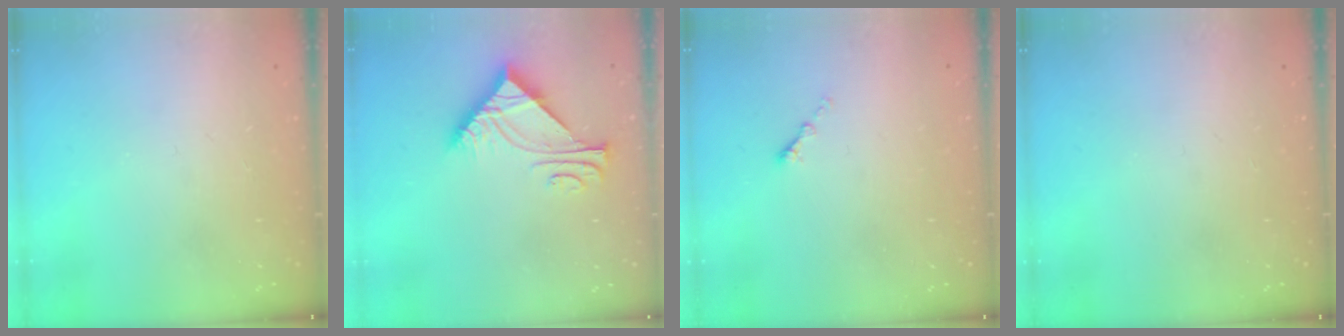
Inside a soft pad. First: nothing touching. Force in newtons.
{"total": 9.4, "press": 9.4, "slide": 0.8}
{"total": 1.1, "press": 1.0, "slide": 0.5}
{"total": 0.0}